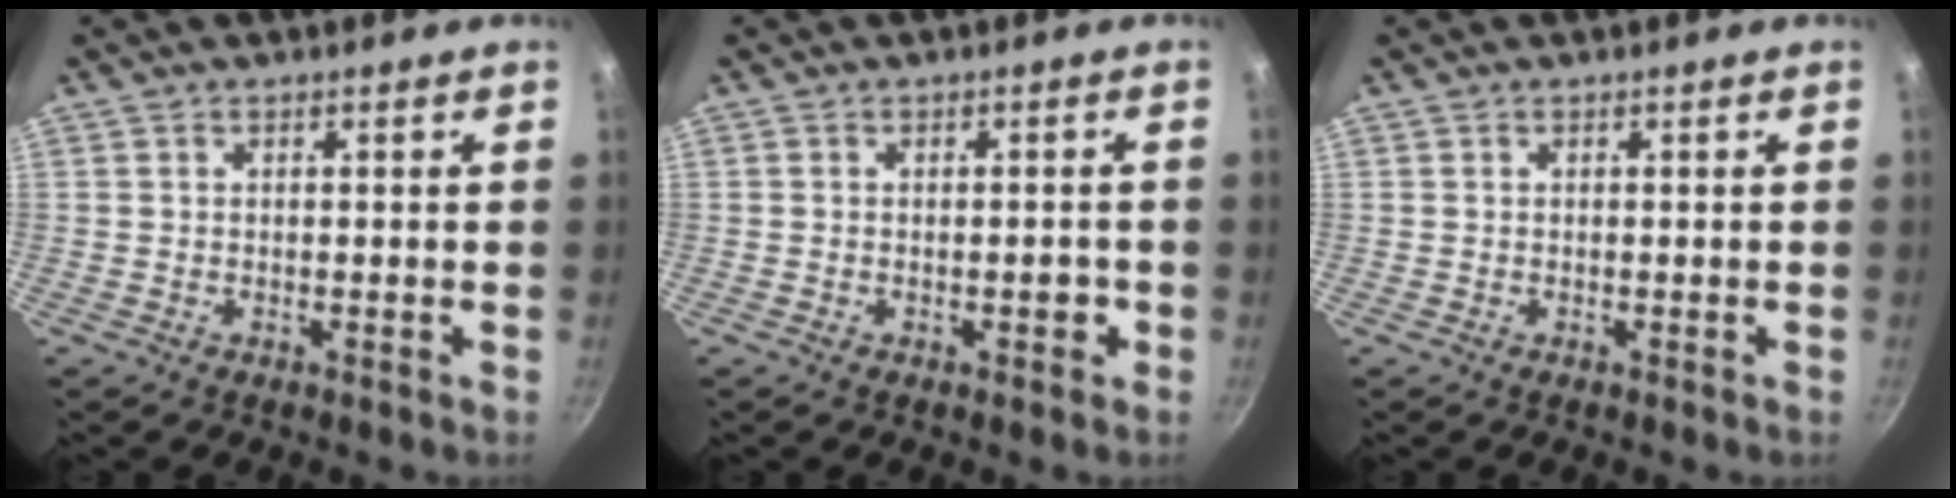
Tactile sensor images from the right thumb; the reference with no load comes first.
{"total": 2.2, "force": [-0.7, 1.0, 1.8], "torque": [-0.015, 0.006, -0.012]}
{"total": 0.0}